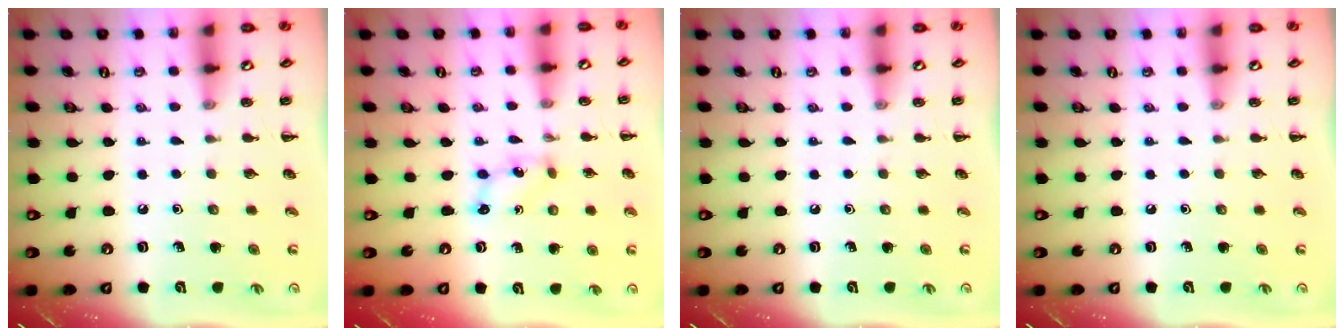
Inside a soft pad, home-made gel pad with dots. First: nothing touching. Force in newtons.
{"total": 1.8, "press": 1.8, "slide": 0.3}
{"total": 0.0}
{"total": 0.0}